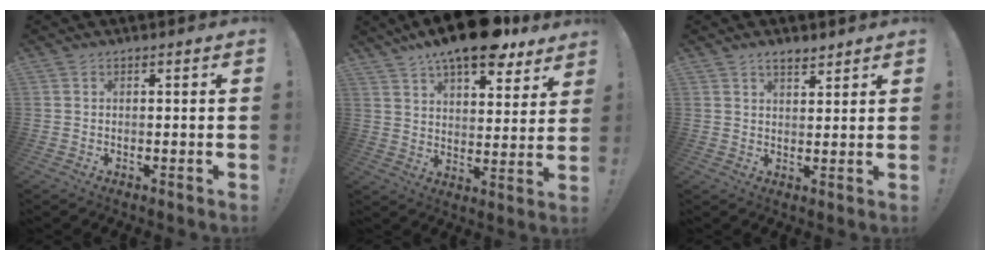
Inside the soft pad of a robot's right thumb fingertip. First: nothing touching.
{"total": 15.1, "force": [11.3, 5.1, 8.6], "torque": [-0.134, -0.073, 0.193]}
{"total": 3.7, "force": [3.0, 1.4, 1.7], "torque": [-0.020, -0.017, 0.052]}